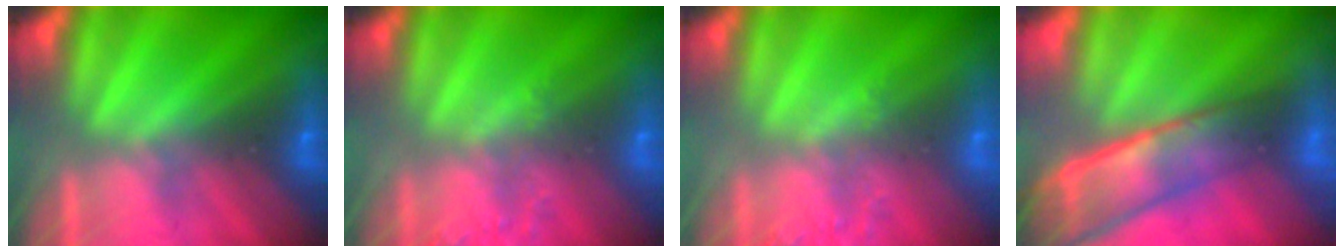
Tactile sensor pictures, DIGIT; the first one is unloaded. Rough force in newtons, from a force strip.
{"total": 1.9}
{"total": 1.9}
{"total": 7.1}